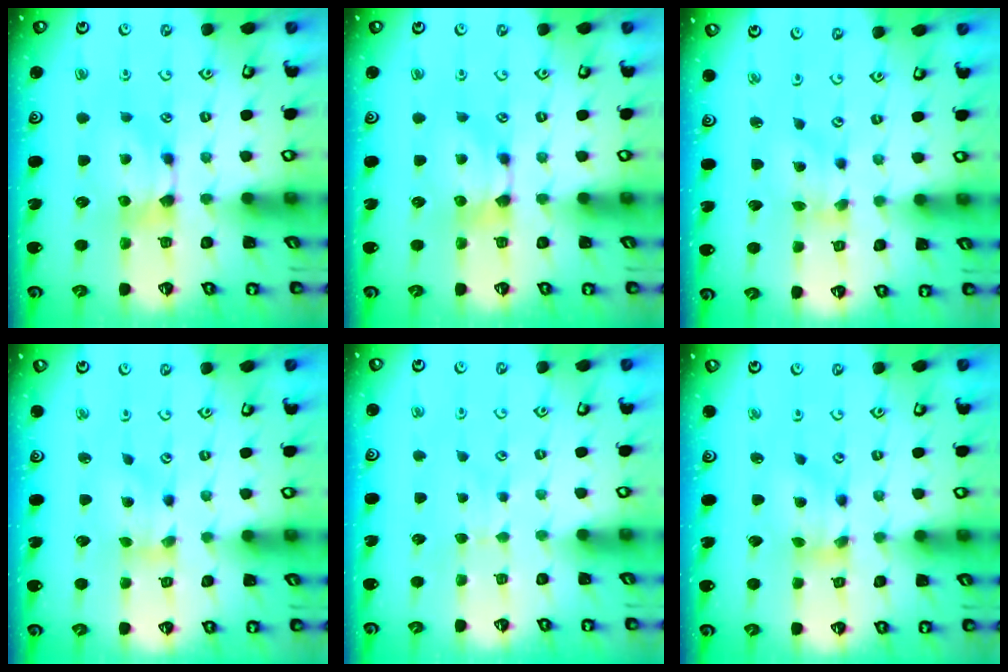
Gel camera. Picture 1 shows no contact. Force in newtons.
{"total": 0.0}
{"total": 1.2, "press": 0.2, "slide": 1.1}
{"total": 1.7, "press": 1.0, "slide": 1.3}
{"total": 3.1, "press": 3.1, "slide": 0.3}
{"total": 4.1, "press": 3.7, "slide": 1.7}